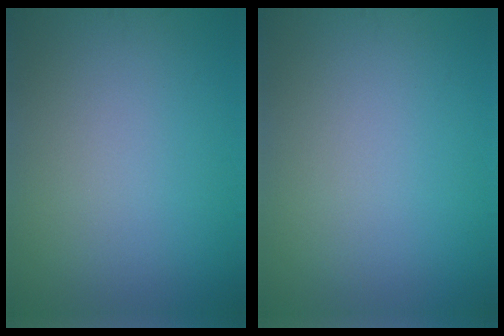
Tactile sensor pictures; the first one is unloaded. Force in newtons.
{"total": 0.0}